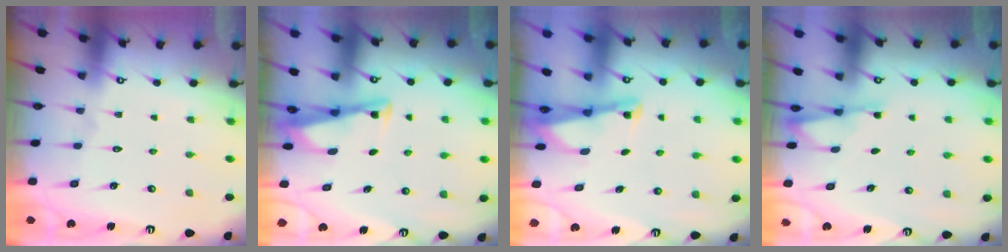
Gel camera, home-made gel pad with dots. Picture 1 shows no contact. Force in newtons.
{"total": 3.5, "press": 3.4, "slide": 0.3}
{"total": 2.2, "press": 2.2, "slide": 0.3}
{"total": 1.2, "press": 1.2, "slide": 0.3}